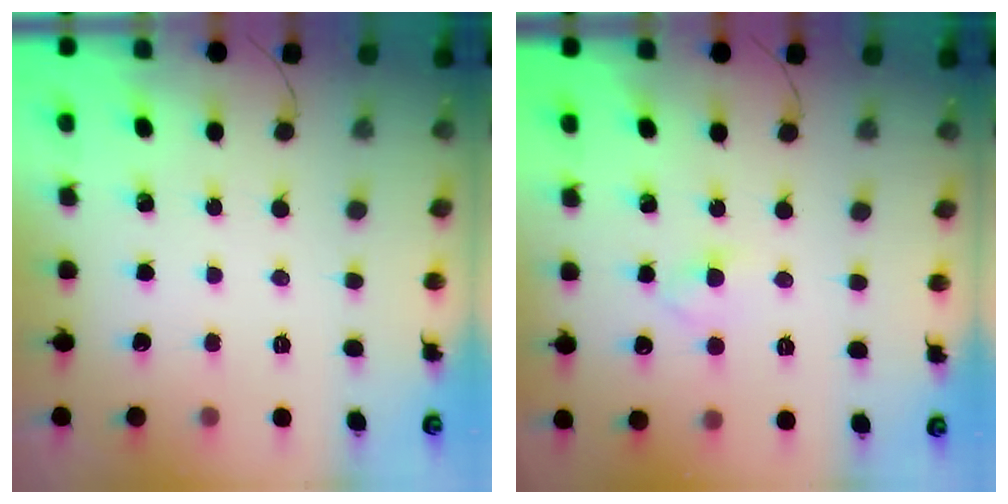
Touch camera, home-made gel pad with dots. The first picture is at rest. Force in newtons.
{"total": 2.5, "press": 2.2, "slide": 1.1}